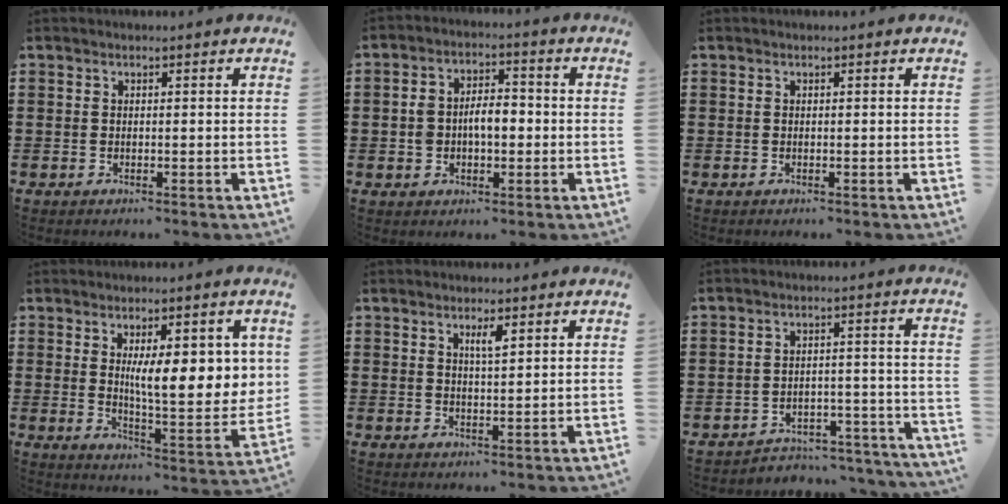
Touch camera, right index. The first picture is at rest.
{"total": 5.6, "force": [-0.7, 3.2, 4.5], "torque": [-0.084, 0.006, -0.019]}
{"total": 0.0}
{"total": 10.0, "force": [2.6, 3.0, 9.2], "torque": [-0.138, -0.013, 0.034]}
{"total": 2.4, "force": [1.3, 0.5, 2.0], "torque": [-0.033, -0.001, 0.019]}
{"total": 4.5, "force": [-4.3, 0.7, 0.8], "torque": [-0.018, 0.008, -0.089]}